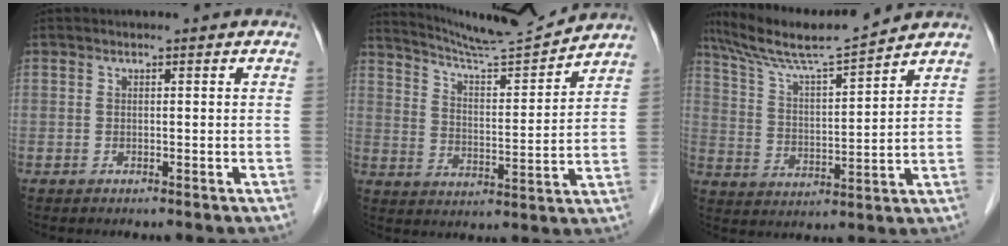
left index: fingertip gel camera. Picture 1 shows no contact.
{"total": 12.8, "force": [12.4, -1.2, 2.8], "torque": [-0.054, -0.013, 0.199]}
{"total": 11.8, "force": [10.9, -1.5, 4.3], "torque": [-0.089, 0.005, 0.198]}